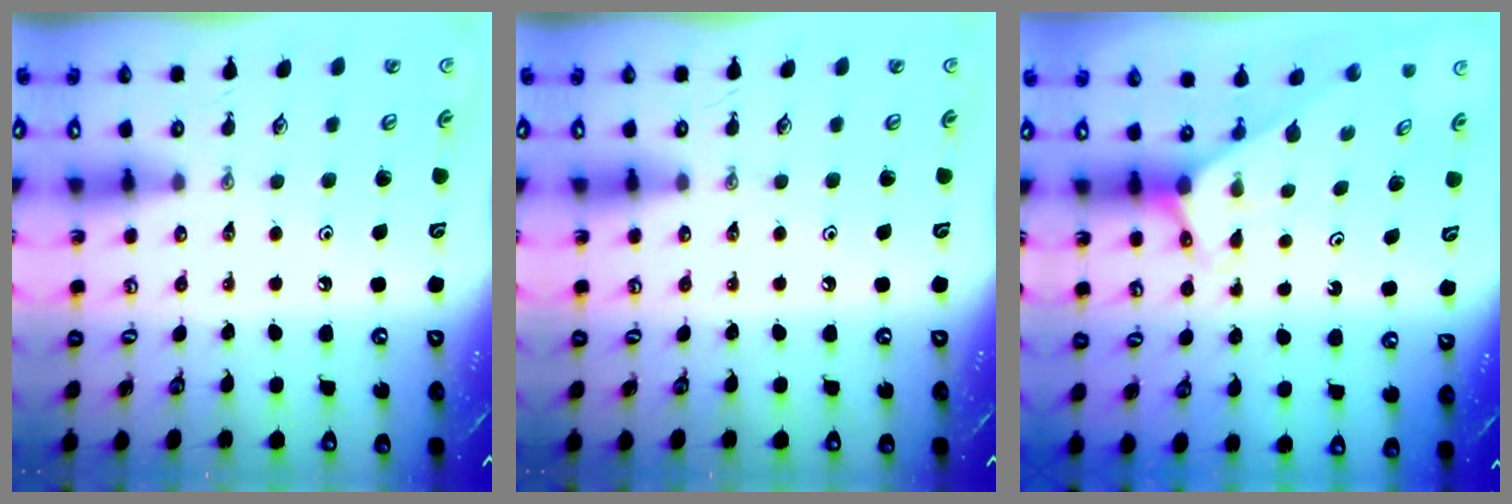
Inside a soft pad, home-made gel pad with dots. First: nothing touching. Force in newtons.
{"total": 0.0}
{"total": 2.6, "press": 2.6, "slide": 0.2}